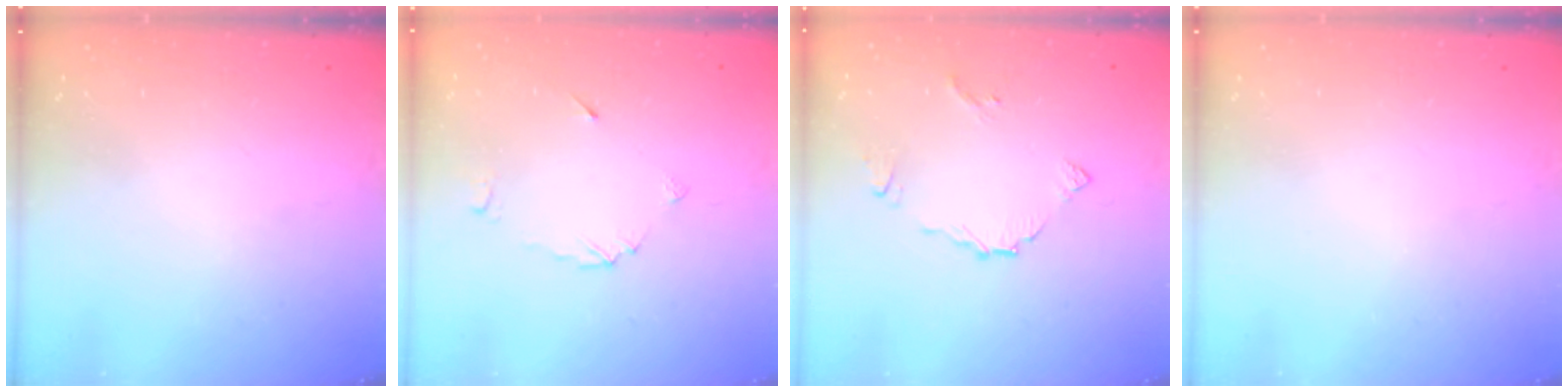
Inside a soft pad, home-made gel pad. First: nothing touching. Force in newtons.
{"total": 4.6, "press": 4.6, "slide": 0.6}
{"total": 5.8, "press": 5.7, "slide": 0.5}
{"total": 0.0}